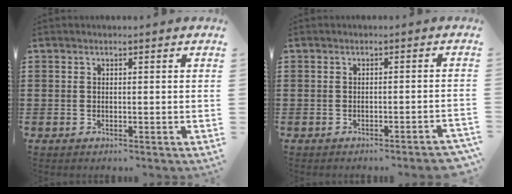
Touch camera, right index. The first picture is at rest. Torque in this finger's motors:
{"motor_torque": [1.57, 0.57, 0.24, 0.01]}